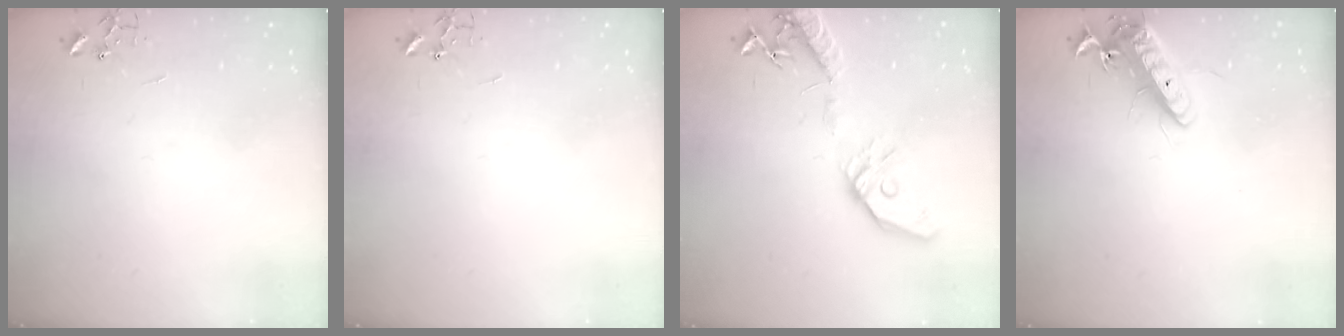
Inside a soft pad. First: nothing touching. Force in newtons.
{"total": 0.0}
{"total": 15.4, "press": 15.2, "slide": 2.8}
{"total": 13.6, "press": 13.4, "slide": 2.3}